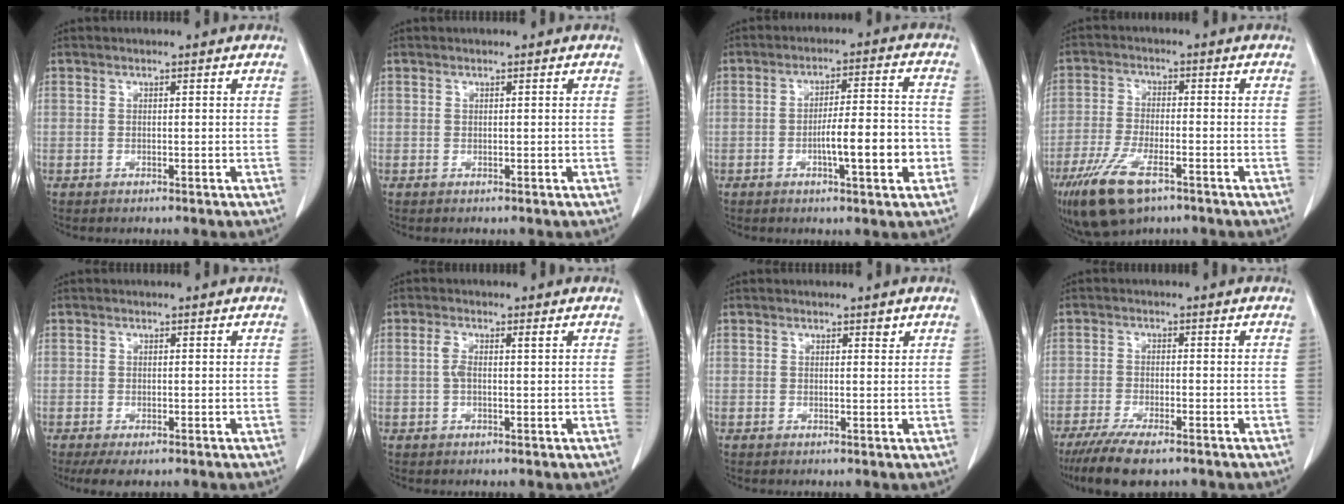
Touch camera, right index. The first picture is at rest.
{"total": 0.0}
{"total": 9.5, "force": [-2.6, 1.5, 9.0], "torque": [-0.142, 0.012, -0.040]}
{"total": 10.9, "force": [-6.4, 3.8, 7.9], "torque": [-0.159, -0.020, -0.113]}
{"total": 2.7, "force": [-1.1, 1.7, 1.8], "torque": [-0.036, -0.005, -0.008]}
{"total": 2.9, "force": [0.8, 0.9, 2.6], "torque": [-0.061, 0.013, 0.014]}
{"total": 1.3, "force": [1.0, 0.5, 0.7], "torque": [-0.008, -0.007, 0.013]}
{"total": 8.6, "force": [-6.2, 2.2, 5.5], "torque": [-0.090, -0.019, -0.099]}